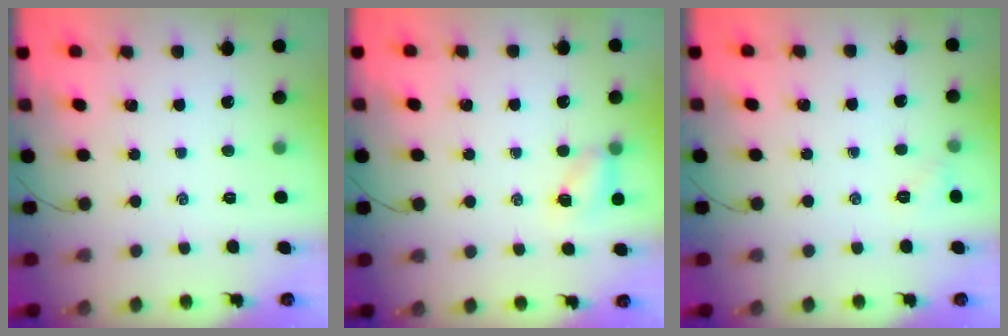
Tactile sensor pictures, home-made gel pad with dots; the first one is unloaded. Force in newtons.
{"total": 5.0, "press": 4.8, "slide": 1.3}
{"total": 3.8, "press": 3.7, "slide": 1.1}